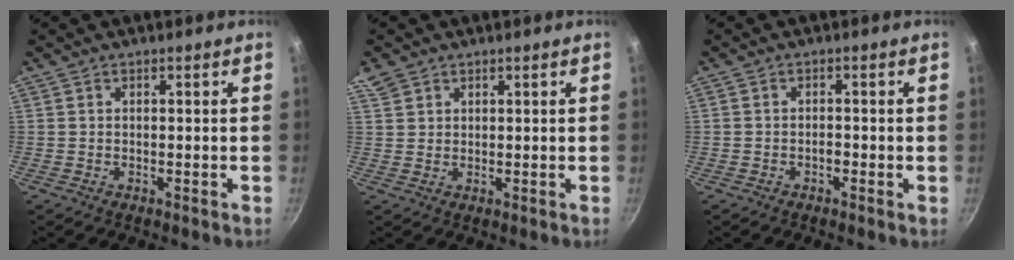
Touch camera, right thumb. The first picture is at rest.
{"total": 3.7, "force": [2.3, 2.7, 1.2], "torque": [-0.011, 0.001, 0.044]}
{"total": 1.0, "force": [-0.6, 0.3, 0.7], "torque": [-0.012, 0.004, -0.015]}